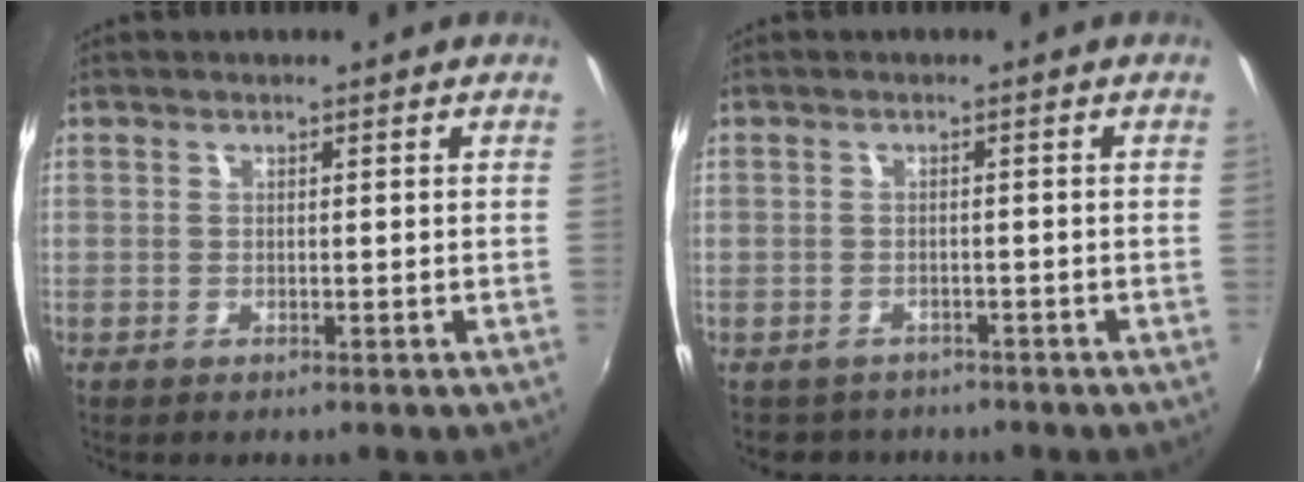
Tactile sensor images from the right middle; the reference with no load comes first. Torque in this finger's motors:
{"motor_torque": [0.41, -0.57, 0.00, 0.02]}